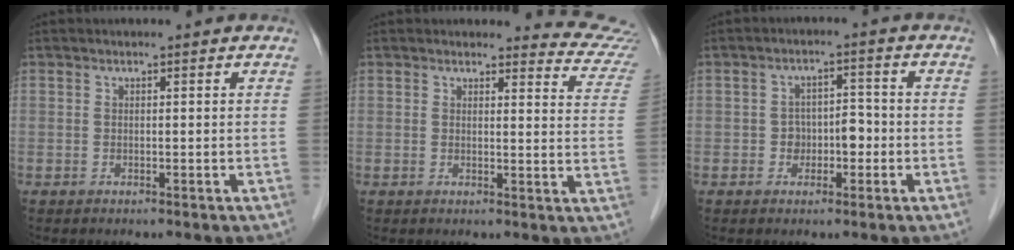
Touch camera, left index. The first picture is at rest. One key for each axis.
{"total": 8.5, "fx": 8.4, "fy": 1.2, "fz": -0.6, "tx": 0.035, "ty": -0.066, "tz": 0.055}
{"total": 3.9, "fx": -1.2, "fy": 2.6, "fz": 2.6, "tx": -0.039, "ty": 0.019, "tz": -0.018}